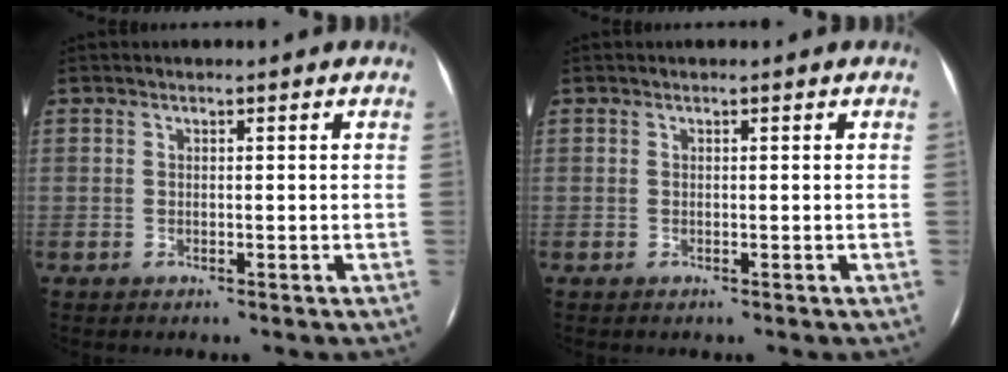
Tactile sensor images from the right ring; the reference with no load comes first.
{"total": 0.0}